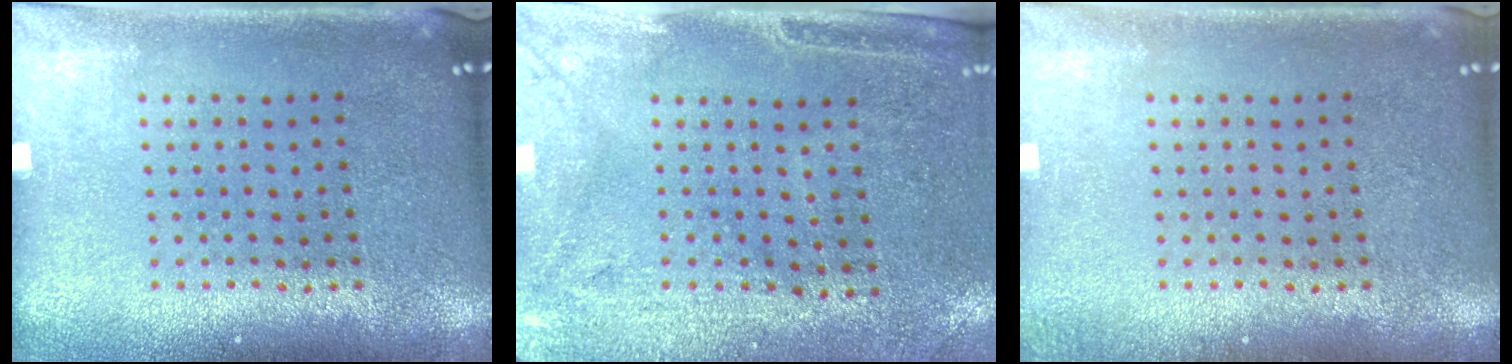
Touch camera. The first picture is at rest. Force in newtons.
{"total": 2.9, "press": 2.5, "slide": 1.6}
{"total": 0.7, "press": 0.7, "slide": 0.2}